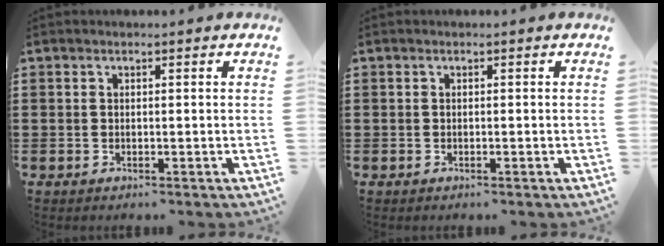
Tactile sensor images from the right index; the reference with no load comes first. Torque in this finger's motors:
{"motor_torque": [0.13, 0.11, -0.01, 0.00]}